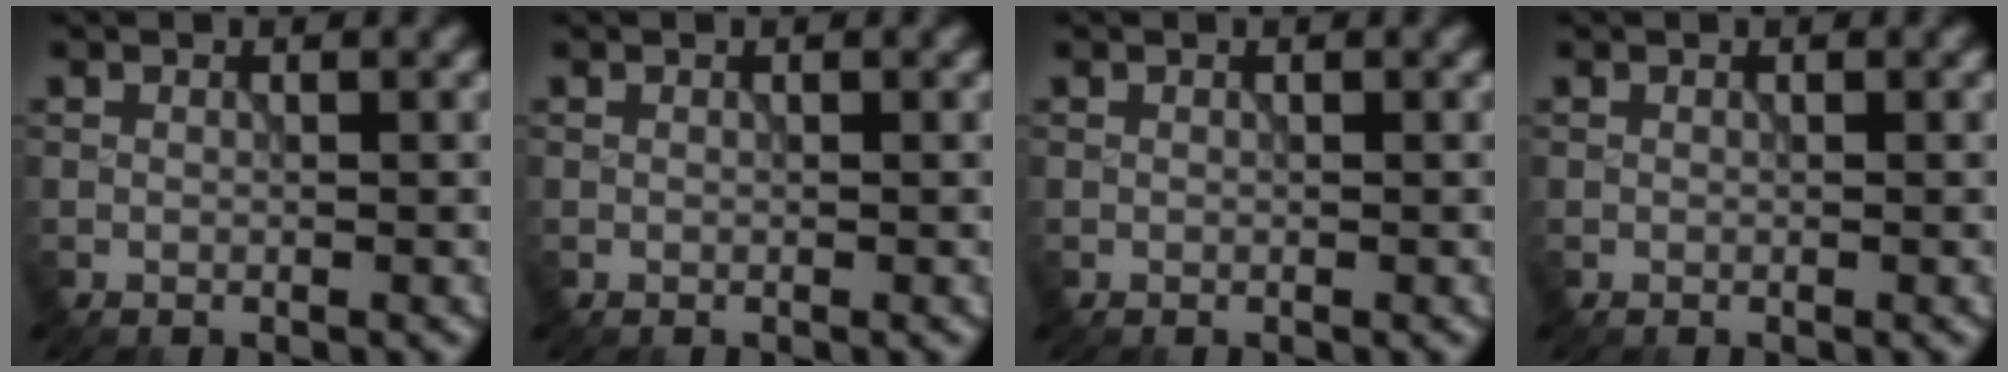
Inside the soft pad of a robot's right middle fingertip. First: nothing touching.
{"total": 0.0}
{"total": 0.0}
{"total": 0.0}